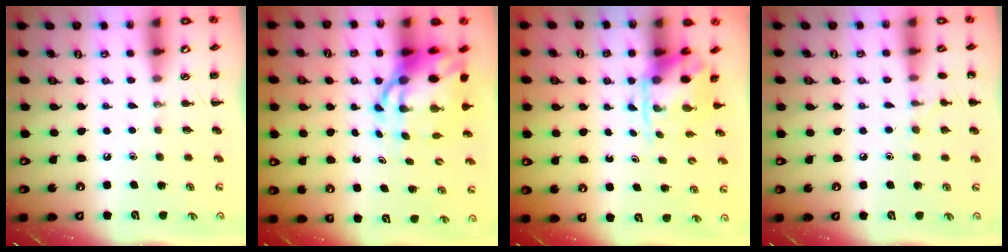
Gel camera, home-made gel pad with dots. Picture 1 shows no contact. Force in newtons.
{"total": 10.2, "press": 9.9, "slide": 2.6}
{"total": 3.6, "press": 3.5, "slide": 0.8}
{"total": 7.0, "press": 6.8, "slide": 1.8}